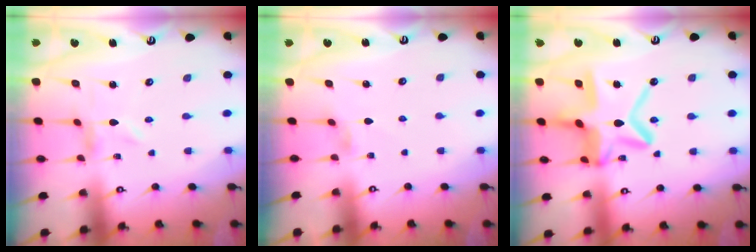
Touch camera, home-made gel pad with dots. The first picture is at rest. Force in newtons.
{"total": 1.4, "press": 1.3, "slide": 0.3}
{"total": 16.9, "press": 16.8, "slide": 1.4}